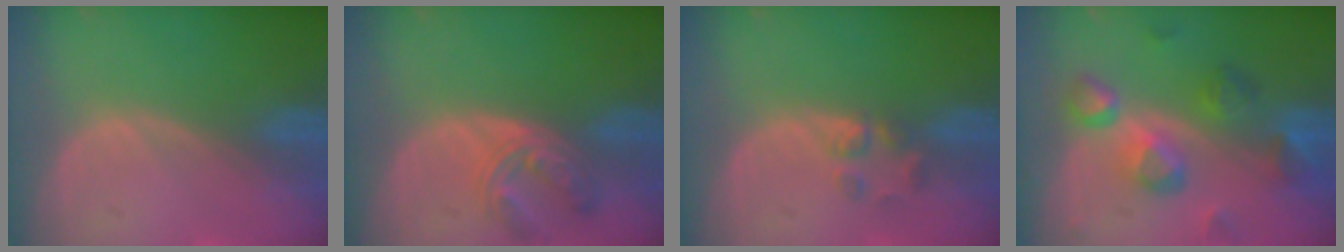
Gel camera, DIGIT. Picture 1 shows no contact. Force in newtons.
{"total": 5.5, "press": 5.5, "slide": 0.5}
{"total": 2.6, "press": 2.4, "slide": 0.9}
{"total": 9.4, "press": 8.3, "slide": 4.4}